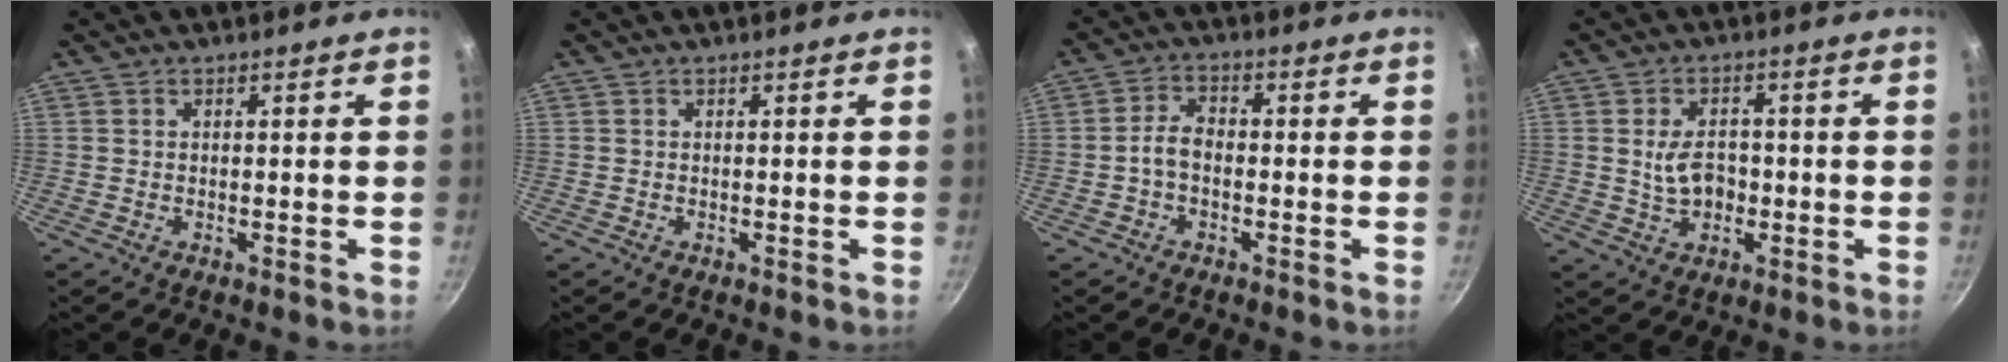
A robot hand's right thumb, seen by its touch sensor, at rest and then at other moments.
{"total": 0.0}
{"total": 4.0, "force": [-1.1, 2.5, 3.0], "torque": [-0.053, 0.025, -0.029]}
{"total": 6.3, "force": [-0.4, 4.4, 4.5], "torque": [-0.059, 0.006, -0.004]}